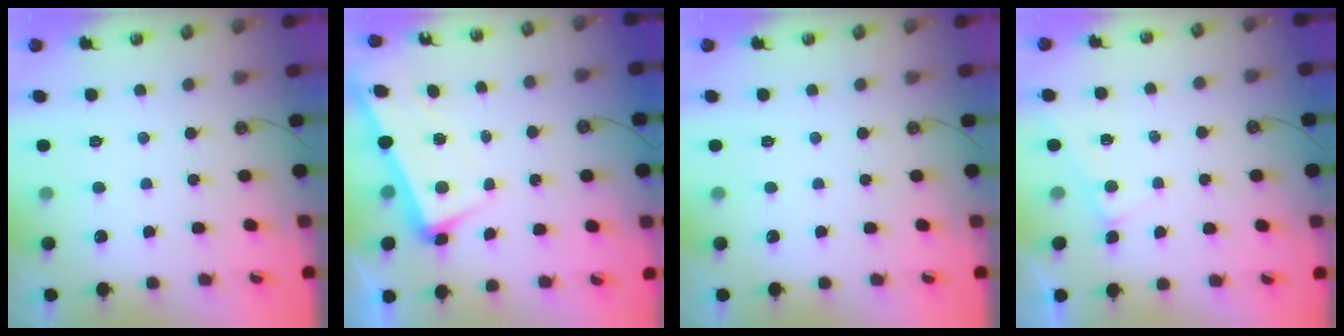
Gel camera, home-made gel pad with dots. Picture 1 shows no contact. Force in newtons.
{"total": 3.1, "press": 3.0, "slide": 0.9}
{"total": 0.0}
{"total": 2.9, "press": 2.9, "slide": 0.1}